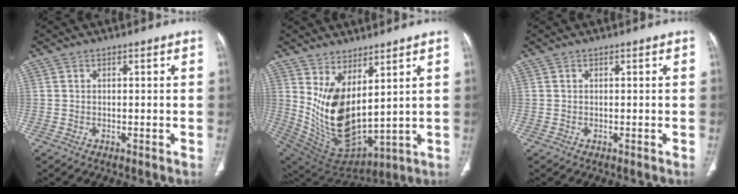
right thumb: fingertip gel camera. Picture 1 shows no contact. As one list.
[{"total": 14.6, "force": [5.0, 7.0, 11.8], "torque": [-0.214, -0.051, 0.128]}, {"total": 0.0}]